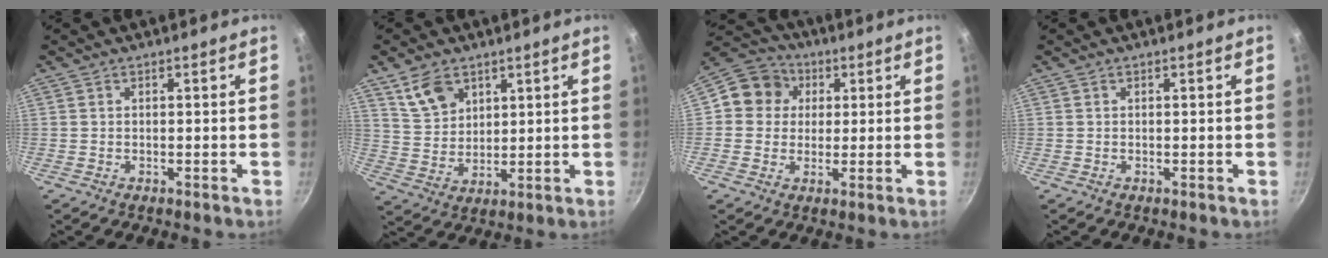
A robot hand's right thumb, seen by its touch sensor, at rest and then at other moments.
{"total": 8.1, "force": [4.7, 5.3, 3.8], "torque": [-0.051, -0.021, 0.099]}
{"total": 8.9, "force": [1.7, 8.2, 2.9], "torque": [-0.017, 0.014, 0.008]}
{"total": 0.0}